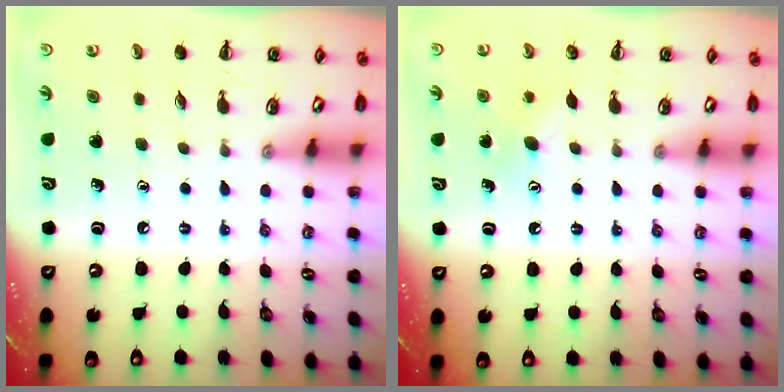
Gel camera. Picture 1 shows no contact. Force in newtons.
{"total": 6.9, "press": 6.7, "slide": 1.5}